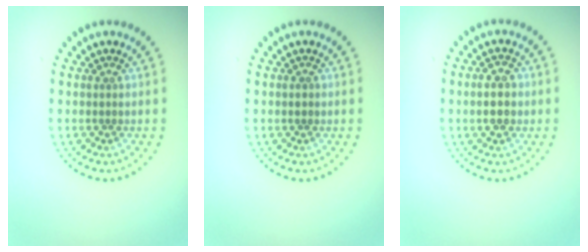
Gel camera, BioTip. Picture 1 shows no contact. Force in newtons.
{"total": 0.9, "press": 0.9, "slide": 0.2}
{"total": 2.4, "press": 2.4, "slide": 0.1}